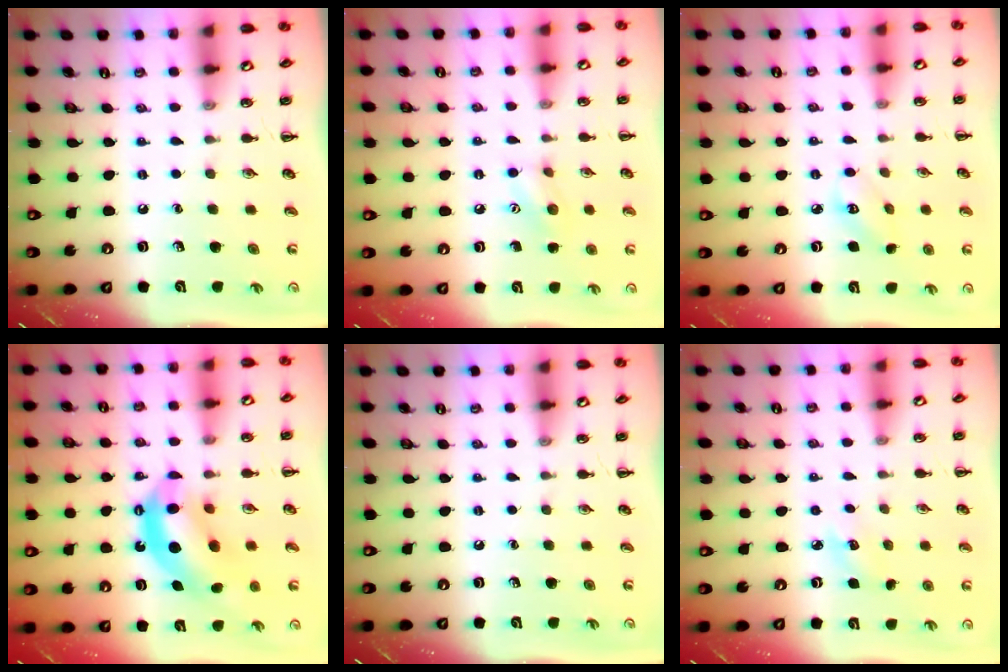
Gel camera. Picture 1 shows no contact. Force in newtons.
{"total": 8.1, "press": 8.0, "slide": 1.5}
{"total": 3.7, "press": 3.6, "slide": 0.6}
{"total": 12.2, "press": 11.7, "slide": 3.3}
{"total": 0.0}
{"total": 4.5, "press": 4.3, "slide": 1.3}